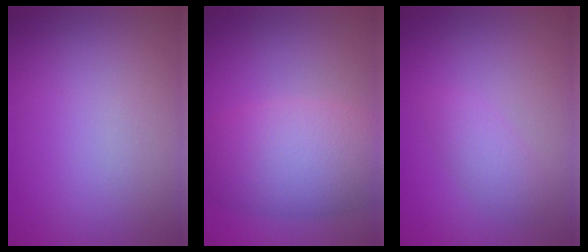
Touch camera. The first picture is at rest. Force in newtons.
{"total": 7.9, "press": 7.9, "slide": 0.3}
{"total": 1.8, "press": 1.8, "slide": 0.1}